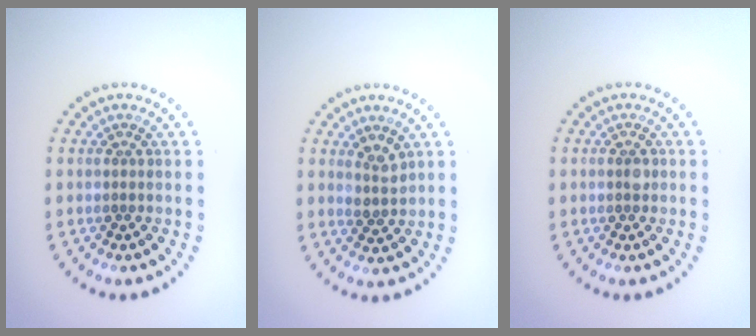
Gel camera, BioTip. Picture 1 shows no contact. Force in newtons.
{"total": 1.8, "press": 1.5, "slide": 1.1}
{"total": 1.0, "press": 1.0, "slide": 0.0}